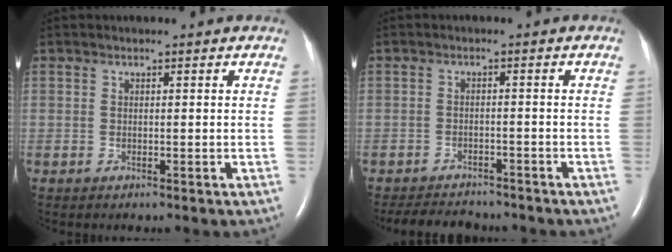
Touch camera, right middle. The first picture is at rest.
{"total": 7.6, "force": [-7.1, 1.9, 1.9], "torque": [-0.033, -0.007, -0.100]}